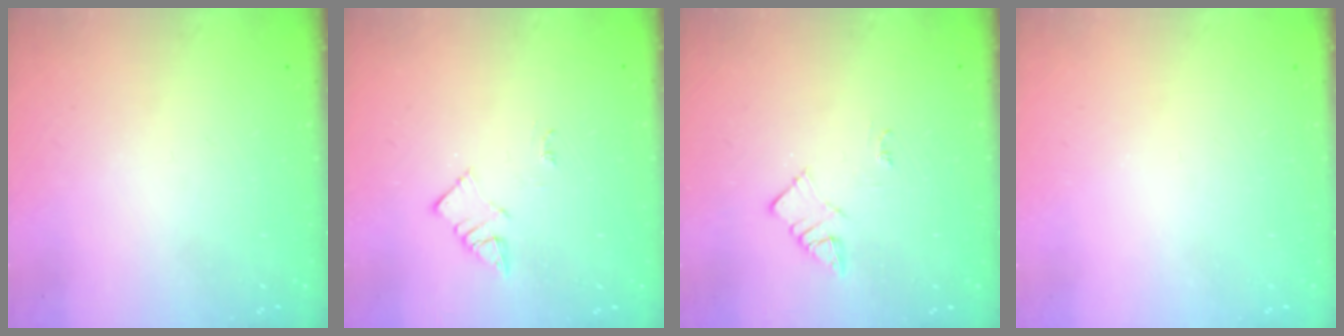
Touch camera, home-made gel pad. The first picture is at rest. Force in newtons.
{"total": 2.7, "press": 2.6, "slide": 0.4}
{"total": 3.0, "press": 3.0, "slide": 0.4}
{"total": 0.0}